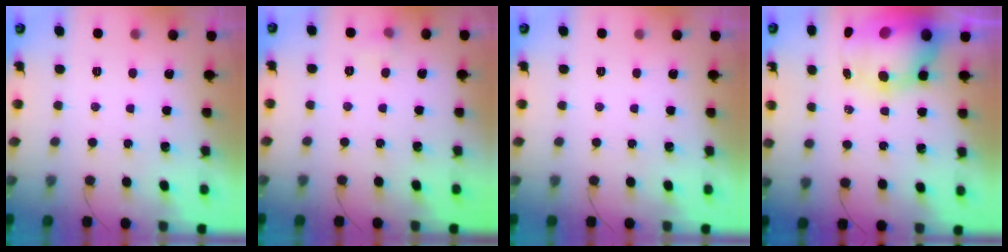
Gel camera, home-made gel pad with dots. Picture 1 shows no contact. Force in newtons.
{"total": 3.4, "press": 3.2, "slide": 1.3}
{"total": 0.0}
{"total": 13.0, "press": 12.6, "slide": 3.0}